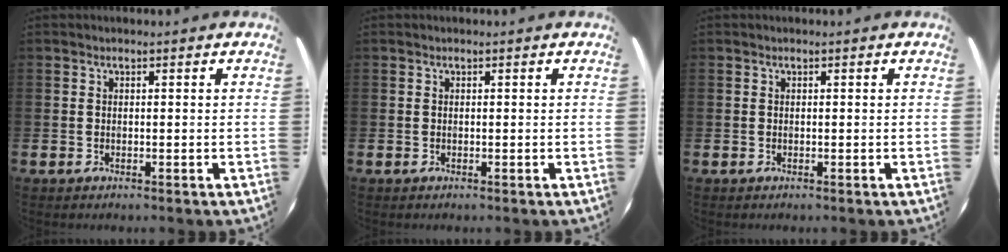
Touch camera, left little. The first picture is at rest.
{"total": 0.0}
{"total": 0.0}